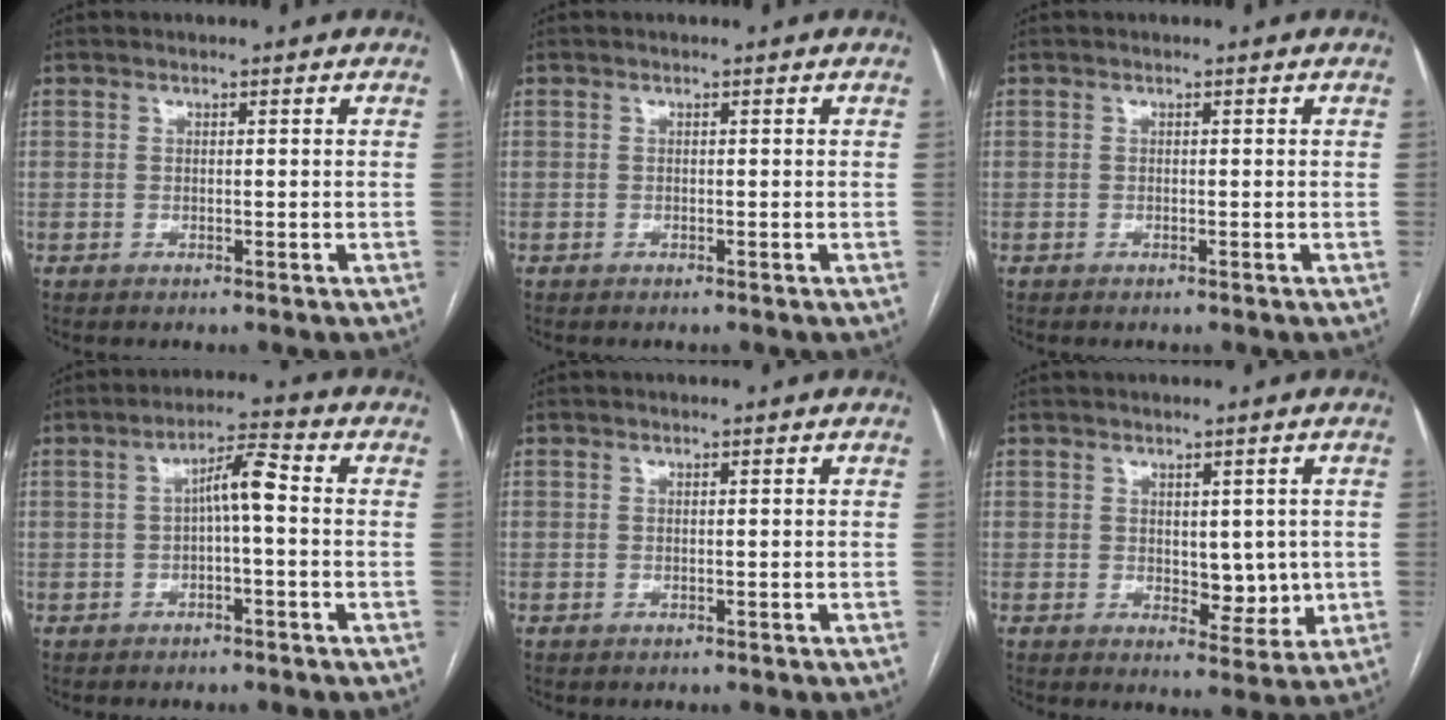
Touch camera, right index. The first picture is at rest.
{"total": 0.0}
{"total": 0.0}
{"total": 5.1, "force": [-0.1, 0.7, 5.0], "torque": [-0.081, 0.020, -0.003]}
{"total": 0.0}
{"total": 5.4, "force": [0.2, 3.0, 4.5], "torque": [-0.054, -0.008, 0.013]}